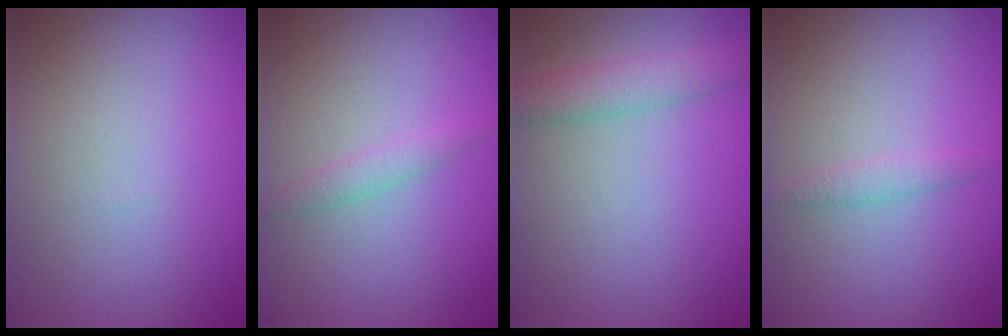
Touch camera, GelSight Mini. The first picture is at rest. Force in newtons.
{"total": 1.2, "press": 1.2, "slide": 0.1}
{"total": 2.9, "press": 2.9, "slide": 0.1}
{"total": 1.1, "press": 1.1, "slide": 0.0}